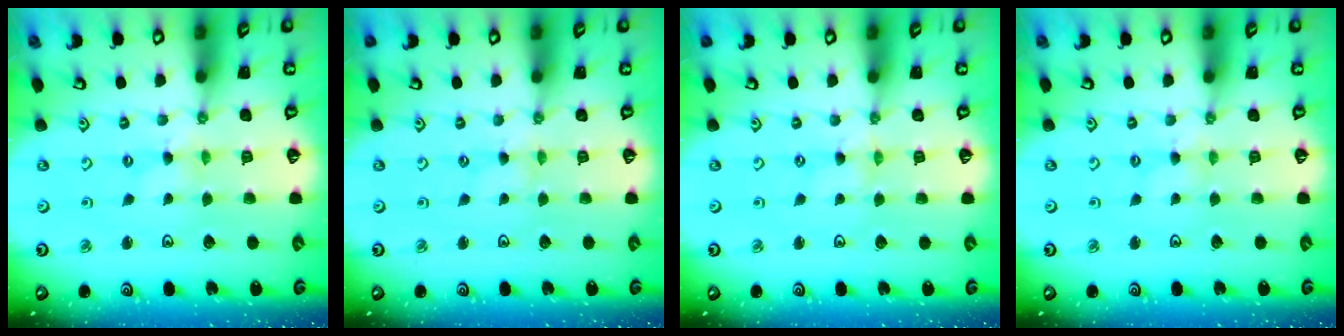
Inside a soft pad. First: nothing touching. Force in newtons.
{"total": 0.0}
{"total": 0.0}
{"total": 1.7, "press": 1.6, "slide": 0.3}